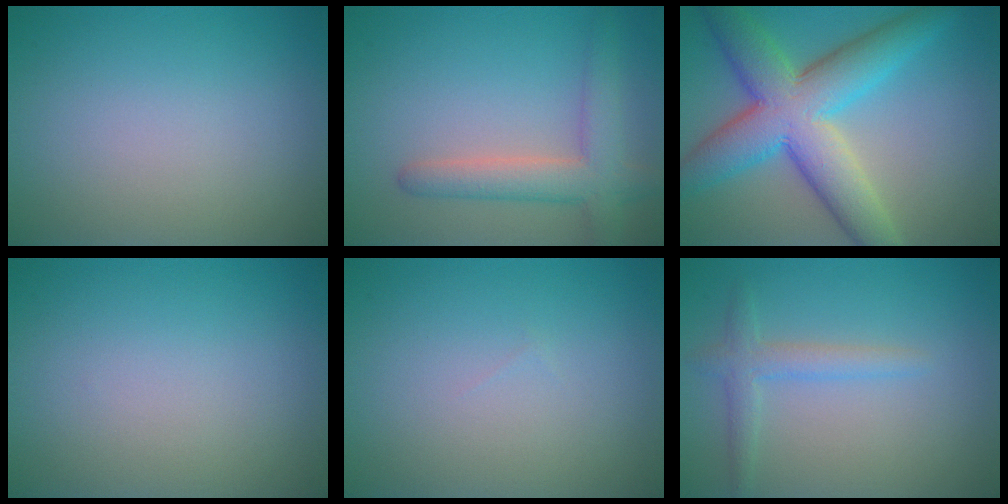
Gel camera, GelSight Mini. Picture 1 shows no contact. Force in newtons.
{"total": 4.3, "press": 4.3, "slide": 0.3}
{"total": 10.0, "press": 10.0, "slide": 0.2}
{"total": 0.0}
{"total": 0.0}
{"total": 2.1, "press": 2.1, "slide": 0.2}